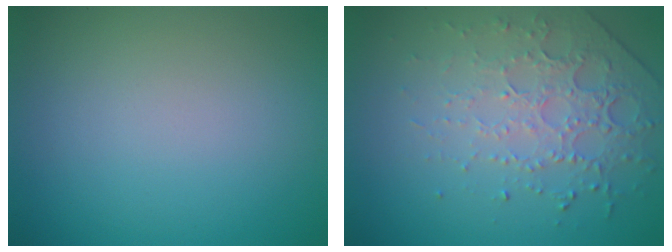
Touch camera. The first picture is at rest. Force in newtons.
{"total": 4.7, "press": 3.1, "slide": 3.6}